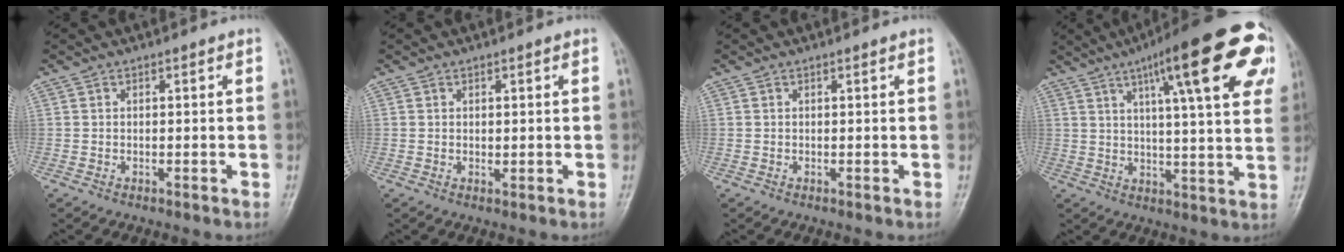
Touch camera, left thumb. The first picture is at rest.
{"total": 0.9, "force": [0.4, 0.5, 0.7], "torque": [-0.009, -0.004, 0.009]}
{"total": 0.0}
{"total": 23.9, "force": [10.5, 5.3, 20.7], "torque": [-0.272, -0.002, 0.141]}